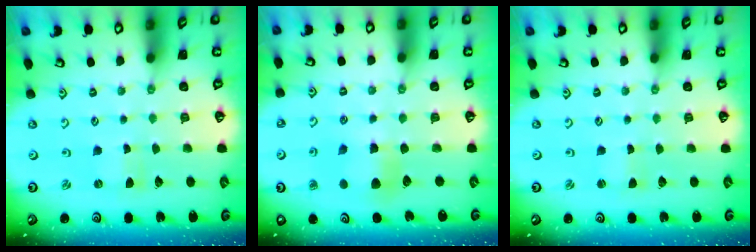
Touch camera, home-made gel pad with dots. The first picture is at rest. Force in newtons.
{"total": 5.3, "press": 5.3, "slide": 0.2}
{"total": 0.6, "press": 0.6, "slide": 0.1}